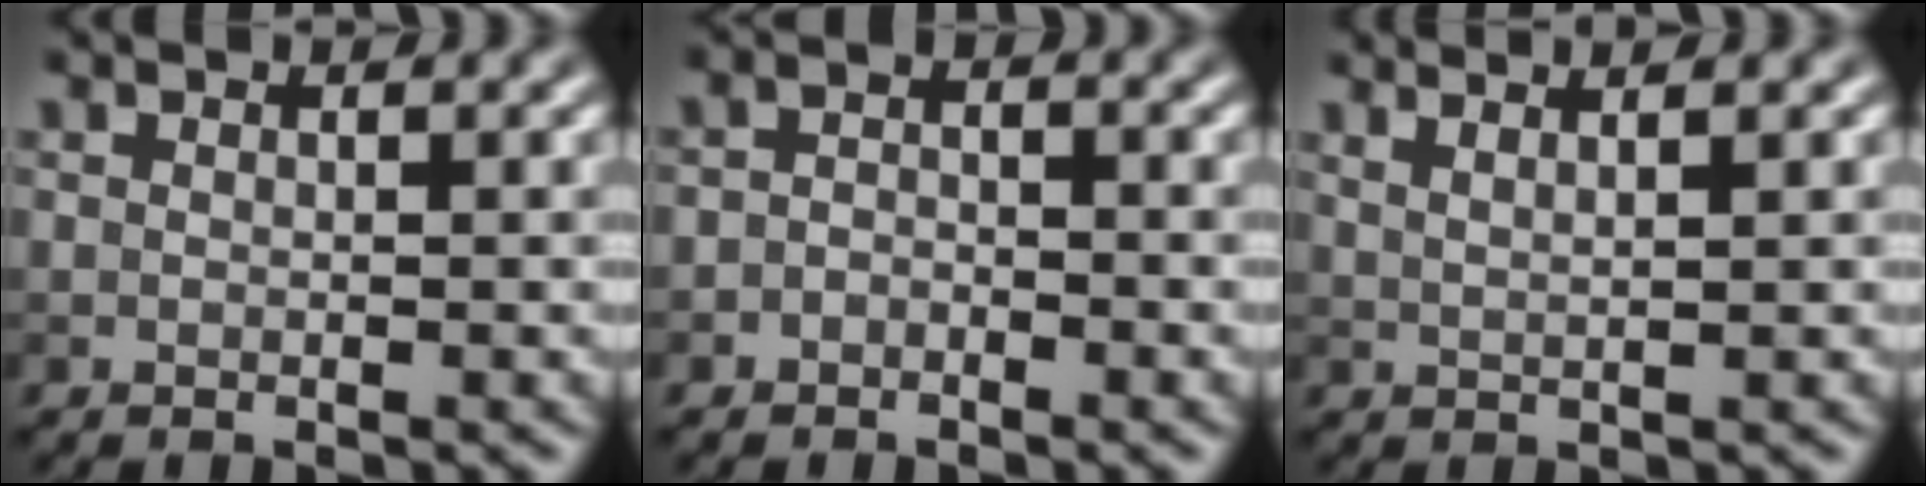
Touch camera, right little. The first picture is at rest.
{"total": 1.3, "force": [-0.8, 0.9, 0.5], "torque": [-0.009, 0.004, -0.019]}
{"total": 3.8, "force": [2.5, 1.5, 2.4], "torque": [-0.007, 0.026, 0.002]}